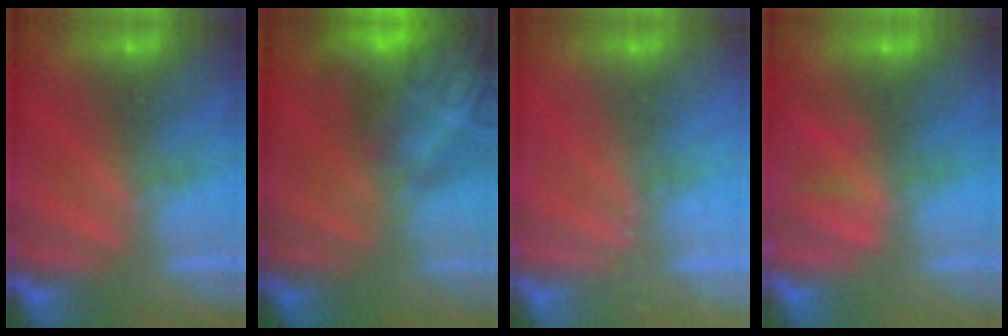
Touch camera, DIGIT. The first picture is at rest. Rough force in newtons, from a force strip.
{"total": 7.6}
{"total": 1.4}
{"total": 2.1}